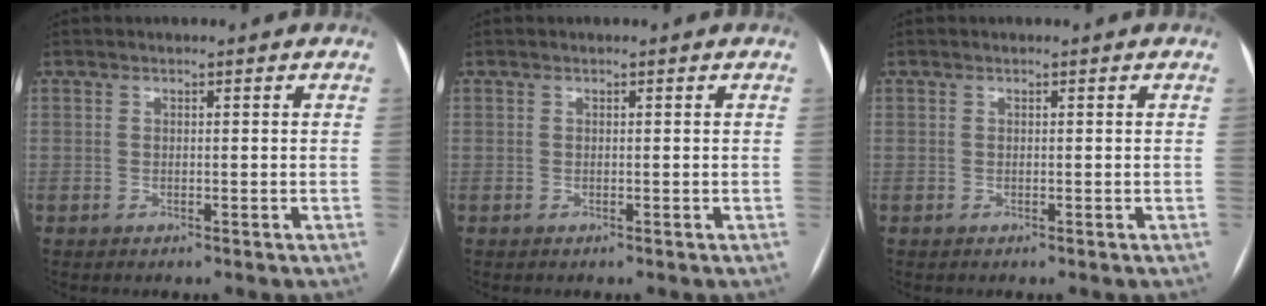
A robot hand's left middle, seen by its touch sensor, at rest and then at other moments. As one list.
[{"total": 0.0}, {"total": 0.0}]